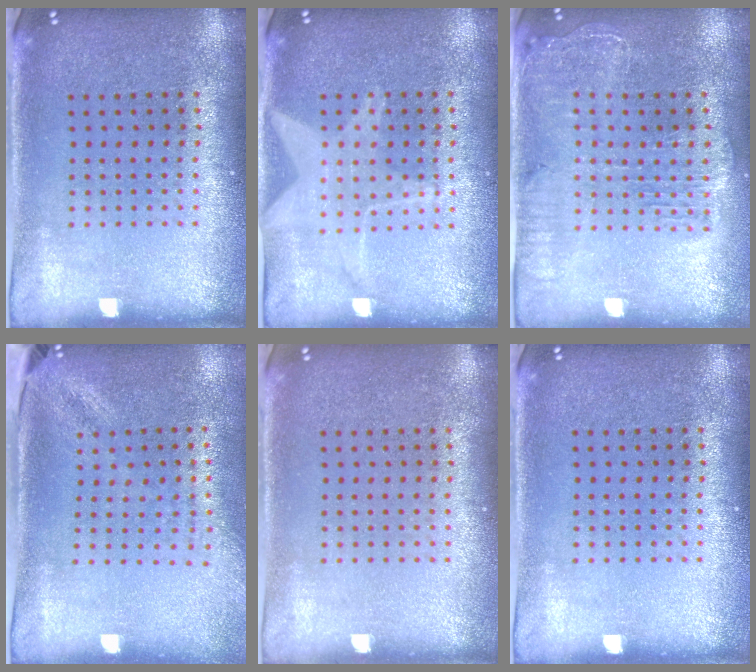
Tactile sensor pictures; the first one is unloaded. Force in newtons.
{"total": 1.5, "press": 1.5, "slide": 0.4}
{"total": 2.0, "press": 1.8, "slide": 0.8}
{"total": 1.8, "press": 1.4, "slide": 1.2}
{"total": 0.0}
{"total": 0.0}